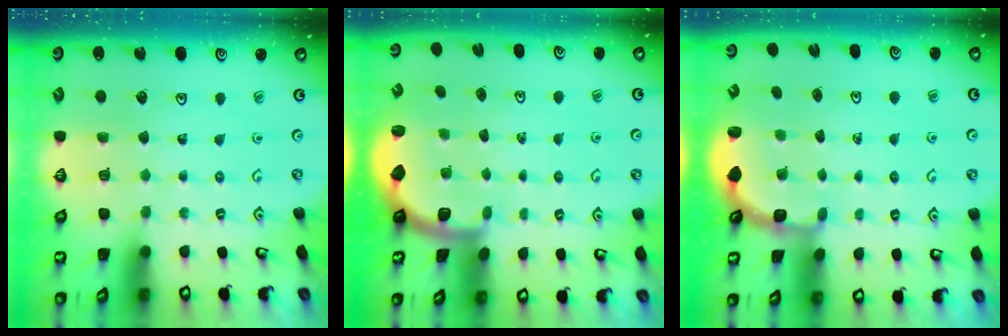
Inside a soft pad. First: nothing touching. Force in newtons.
{"total": 1.9, "press": 1.8, "slide": 0.5}
{"total": 2.8, "press": 2.5, "slide": 1.4}